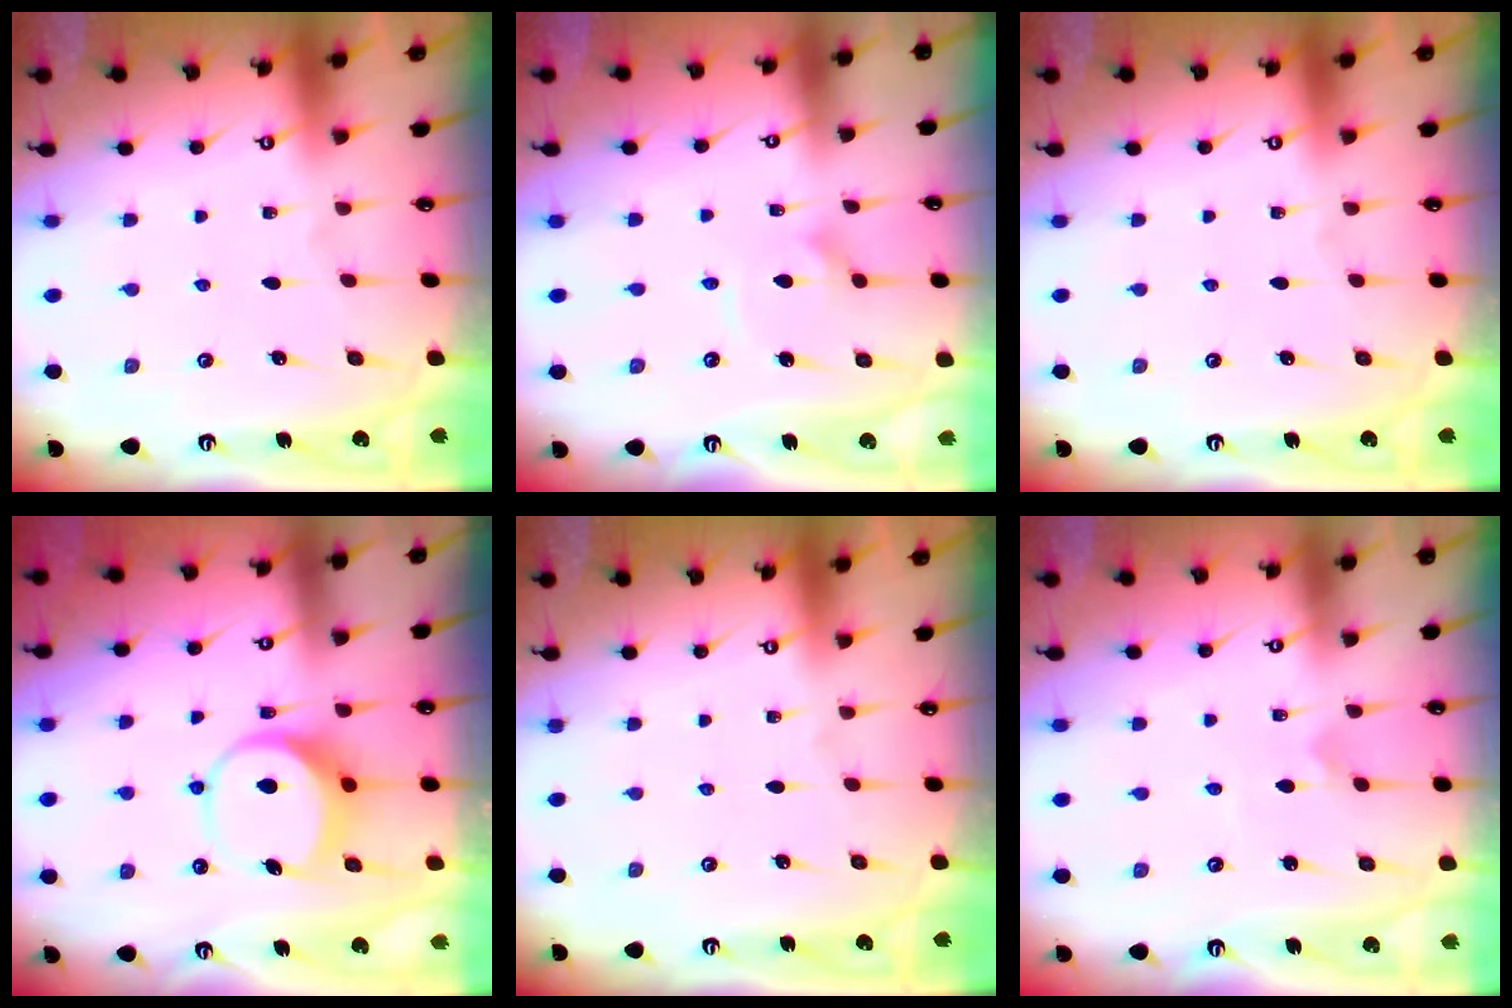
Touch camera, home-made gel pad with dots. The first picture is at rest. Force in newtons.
{"total": 4.5, "press": 4.5, "slide": 0.4}
{"total": 0.0}
{"total": 8.3, "press": 8.3, "slide": 0.7}
{"total": 0.0}
{"total": 1.6, "press": 1.6, "slide": 0.0}